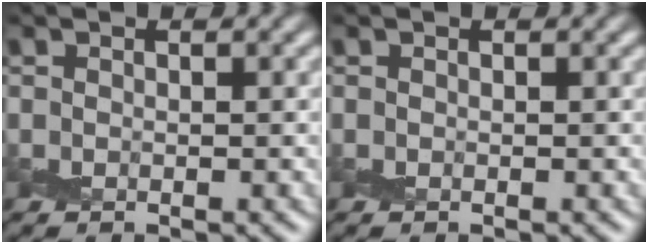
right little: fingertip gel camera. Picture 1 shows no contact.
{"total": 0.0}